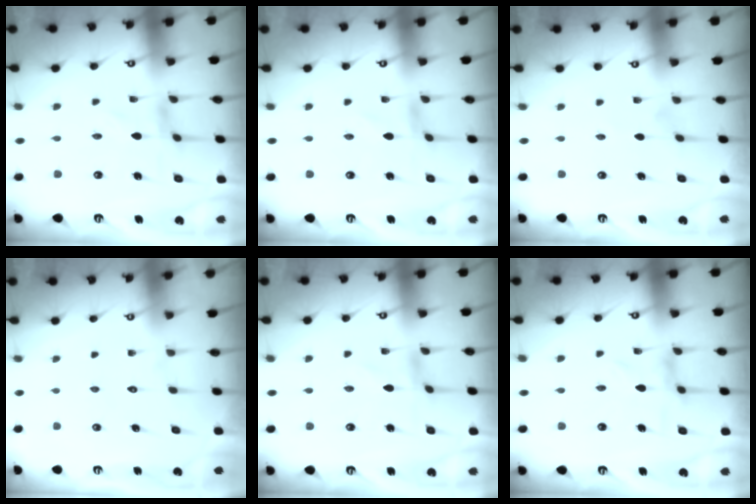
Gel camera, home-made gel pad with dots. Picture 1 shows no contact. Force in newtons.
{"total": 0.9, "press": 0.8, "slide": 0.1}
{"total": 0.0}
{"total": 1.6, "press": 1.5, "slide": 0.1}
{"total": 0.0}
{"total": 2.0, "press": 2.0, "slide": 0.3}